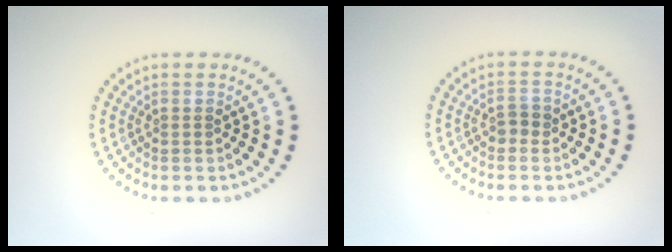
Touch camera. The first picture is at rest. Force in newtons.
{"total": 1.1, "press": 1.1, "slide": 0.3}